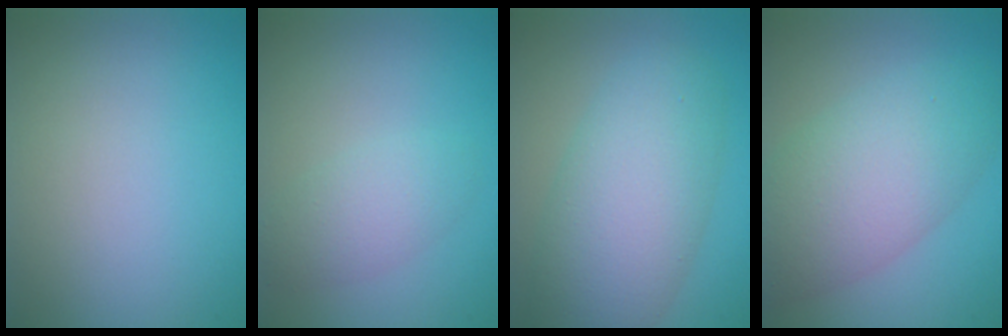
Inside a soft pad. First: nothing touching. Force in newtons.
{"total": 2.6, "press": 2.6, "slide": 0.1}
{"total": 7.9, "press": 7.9, "slide": 0.4}
{"total": 7.4, "press": 7.4, "slide": 0.4}